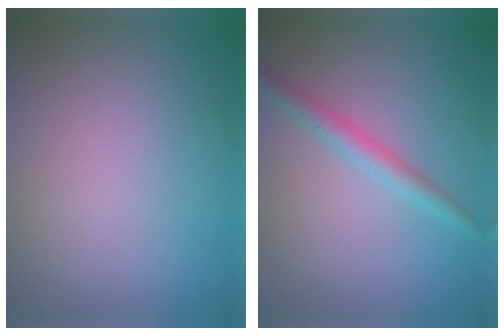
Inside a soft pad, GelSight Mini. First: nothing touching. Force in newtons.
{"total": 2.3, "press": 2.2, "slide": 0.1}